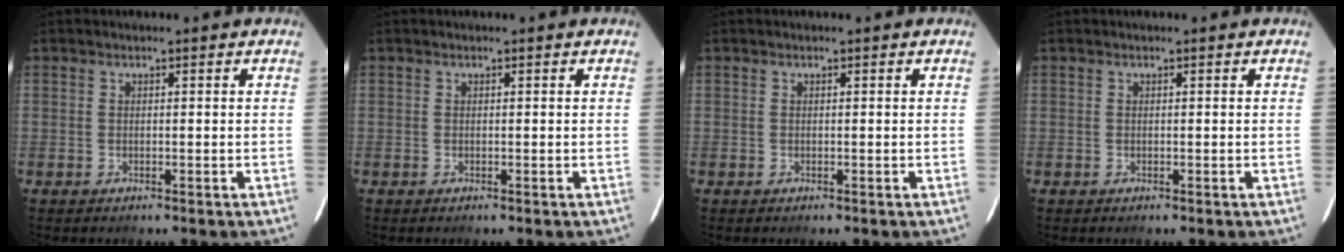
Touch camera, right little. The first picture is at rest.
{"total": 0.0}
{"total": 0.0}
{"total": 0.0}